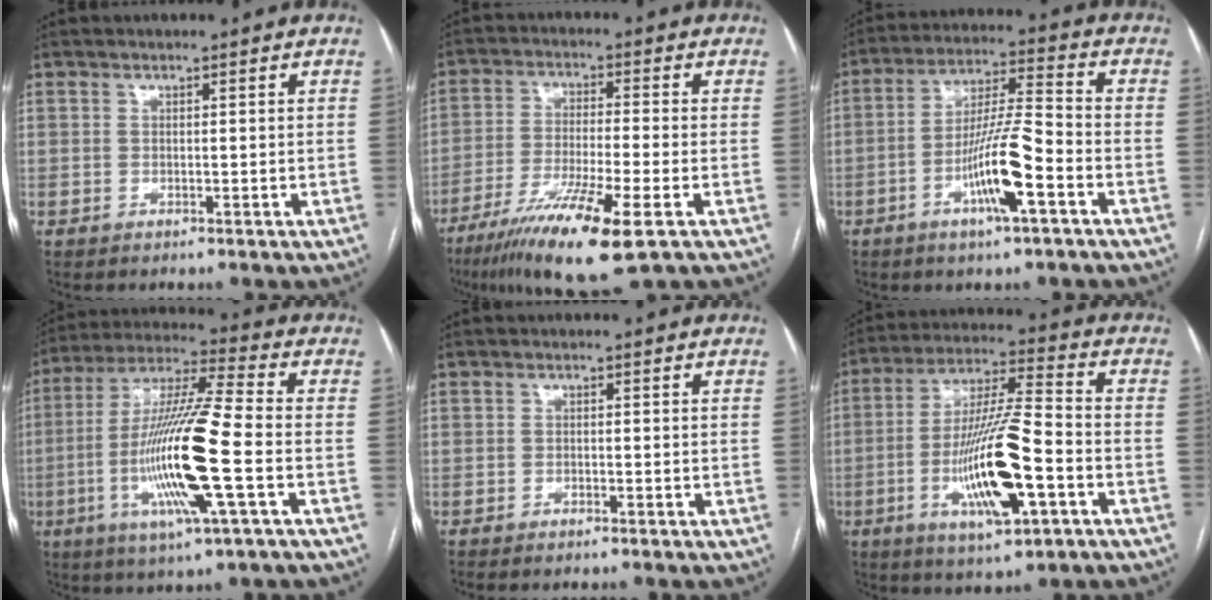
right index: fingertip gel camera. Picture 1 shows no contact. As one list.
[{"total": 13.1, "force": [-7.2, 0.2, 10.9], "torque": [-0.209, -0.034, -0.124]}, {"total": 11.5, "force": [-4.6, 0.7, 10.5], "torque": [-0.197, 0.001, -0.083]}, {"total": 17.8, "force": [-4.1, 0.4, 17.3], "torque": [-0.349, -0.011, -0.083]}, {"total": 0.9, "force": [-0.8, 0.0, 0.5], "torque": [-0.012, -0.001, -0.012]}, {"total": 16.0, "force": [-5.0, 2.3, 15.0], "torque": [-0.290, -0.007, -0.084]}]